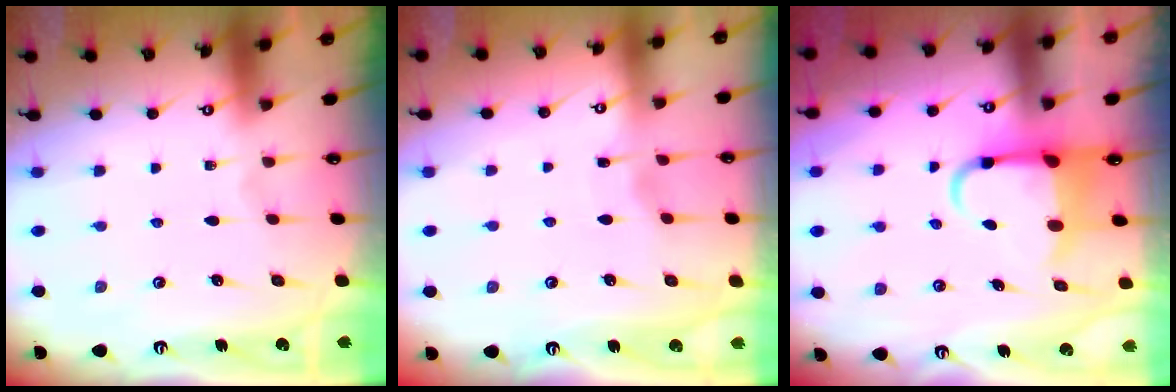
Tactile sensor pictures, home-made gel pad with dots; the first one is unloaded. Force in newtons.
{"total": 2.6, "press": 2.6, "slide": 0.3}
{"total": 6.3, "press": 6.2, "slide": 1.1}